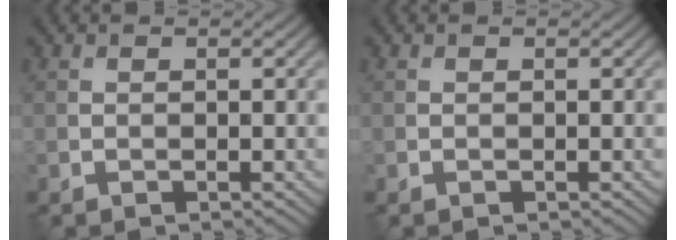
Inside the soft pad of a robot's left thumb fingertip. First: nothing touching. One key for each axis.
{"total": 0.0}